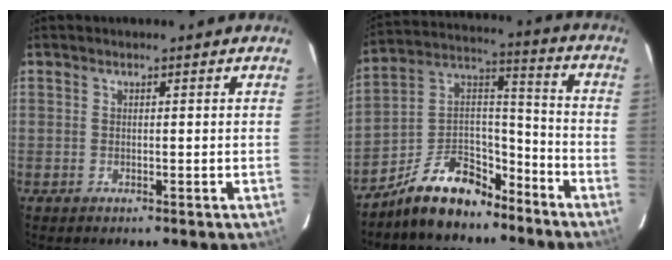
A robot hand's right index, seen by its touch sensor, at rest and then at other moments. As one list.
[{"total": 13.7, "force": [-10.4, 6.8, 5.9], "torque": [-0.122, 0.062, -0.173]}]